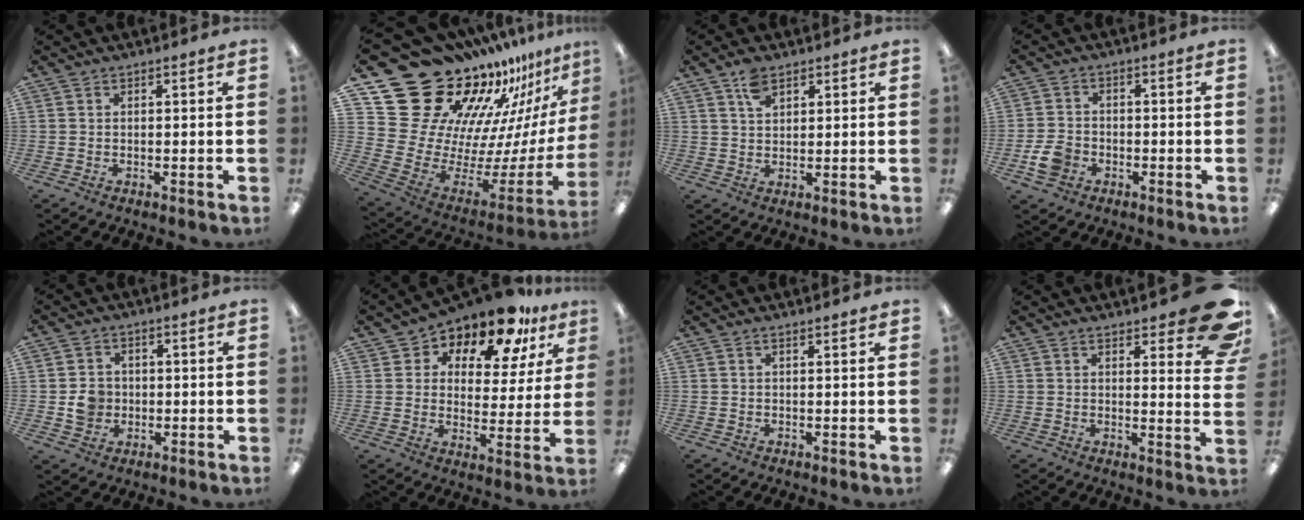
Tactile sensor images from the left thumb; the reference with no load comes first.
{"total": 26.1, "force": [18.4, 15.3, 10.3], "torque": [-0.130, -0.182, 0.389]}
{"total": 4.8, "force": [2.9, 2.9, 2.5], "torque": [-0.041, -0.005, 0.053]}
{"total": 6.2, "force": [-2.5, 4.8, 3.1], "torque": [-0.065, 0.014, -0.045]}
{"total": 5.3, "force": [-0.6, 4.9, 2.0], "torque": [-0.023, 0.007, -0.010]}
{"total": 11.5, "force": [9.2, 5.1, 4.6], "torque": [-0.084, -0.069, 0.163]}
{"total": 0.7, "force": [0.6, 0.0, 0.3], "torque": [0.001, -0.003, 0.009]}
{"total": 11.9, "force": [7.4, 3.9, 8.5], "torque": [-0.094, -0.051, 0.123]}